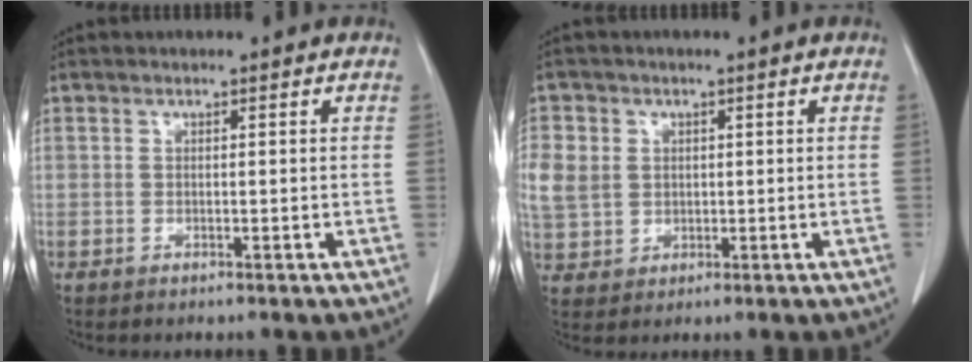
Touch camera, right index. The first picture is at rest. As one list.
[{"total": 3.6, "force": [0.1, 2.9, 2.1], "torque": [-0.067, 0.015, 0.004]}]